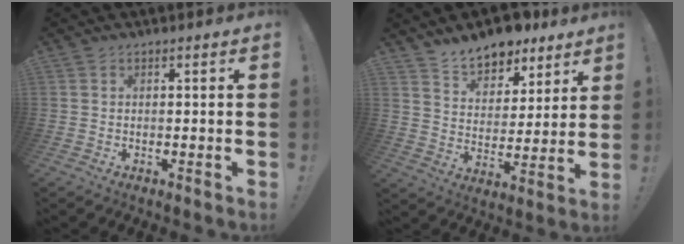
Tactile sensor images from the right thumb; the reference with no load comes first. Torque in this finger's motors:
{"motor_torque": [0.13, 0.26, 0.18, 0.17, 0.03]}